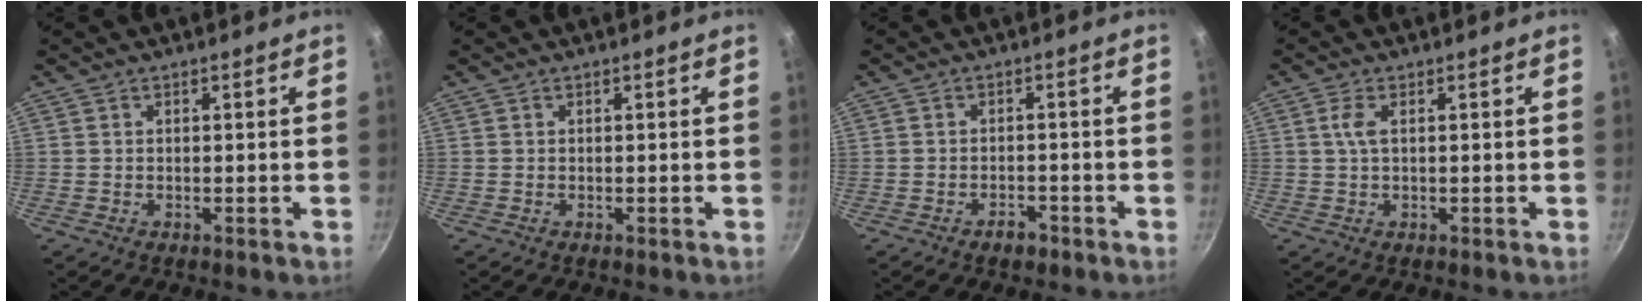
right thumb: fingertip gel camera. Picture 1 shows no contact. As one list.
[{"total": 0.0}, {"total": 2.5, "force": [-1.8, 1.4, 1.2], "torque": [-0.011, 0.020, -0.022]}, {"total": 2.6, "force": [0.6, 1.1, 2.3], "torque": [-0.052, 0.004, 0.011]}]